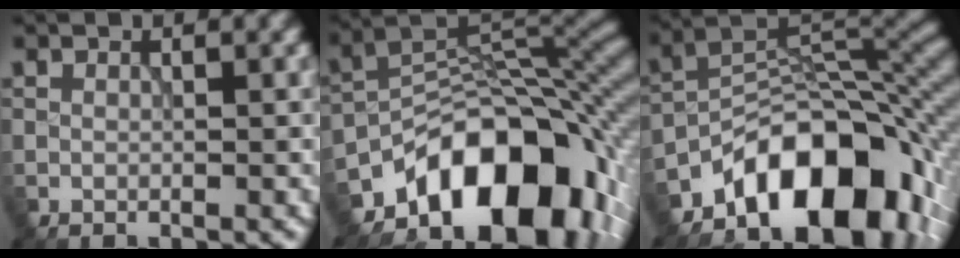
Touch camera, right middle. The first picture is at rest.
{"total": 14.2, "force": [-8.1, 7.8, 8.7], "torque": [-0.112, -0.001, -0.137]}
{"total": 12.3, "force": [-7.4, 6.1, 7.7], "torque": [-0.095, 0.004, -0.133]}